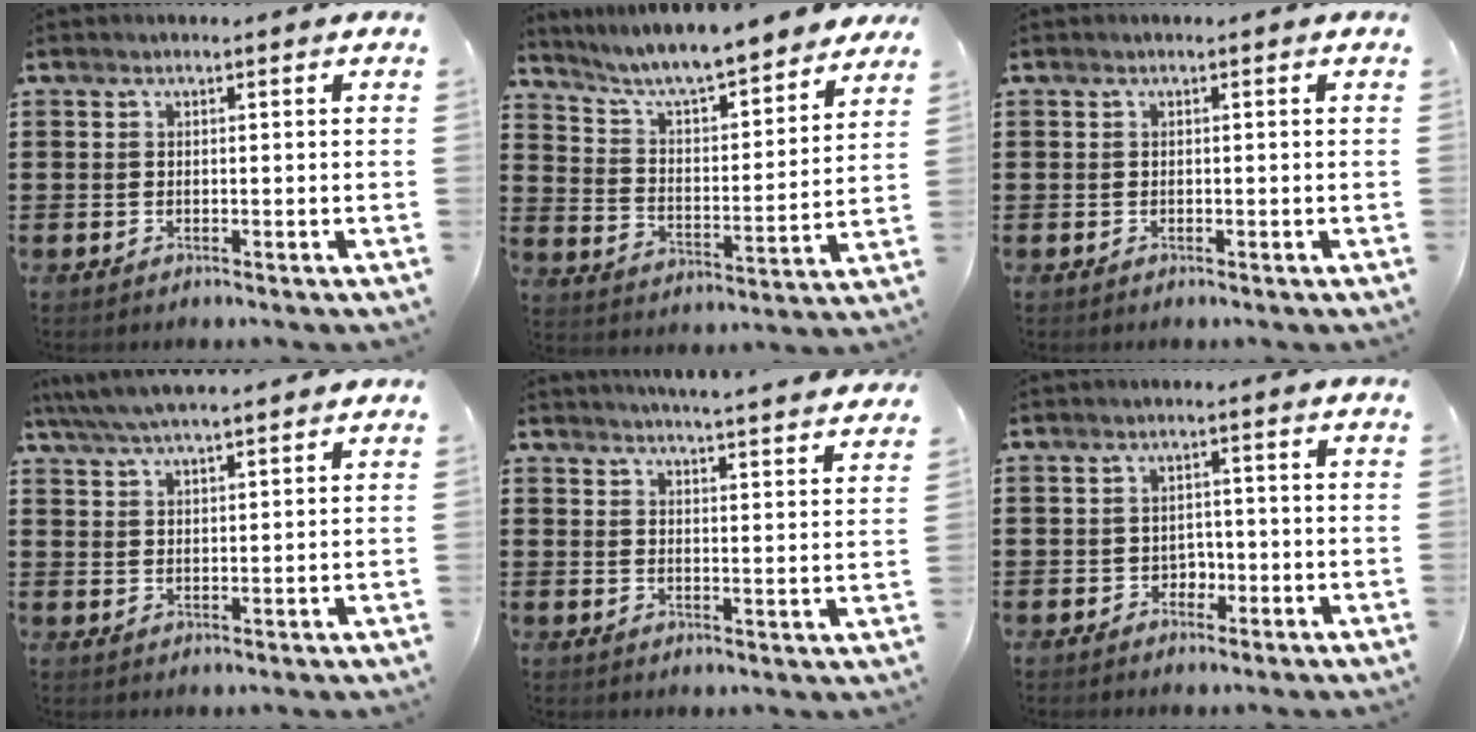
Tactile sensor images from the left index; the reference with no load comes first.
{"total": 6.3, "force": [5.9, 0.1, 2.4], "torque": [-0.072, -0.046, 0.095]}
{"total": 0.0}
{"total": 4.9, "force": [4.5, 0.3, 1.9], "torque": [-0.050, -0.013, 0.082]}
{"total": 4.4, "force": [4.3, -0.7, 0.5], "torque": [-0.020, -0.034, 0.073]}
{"total": 2.0, "force": [-0.8, 1.7, 0.7], "torque": [-0.021, 0.002, -0.021]}